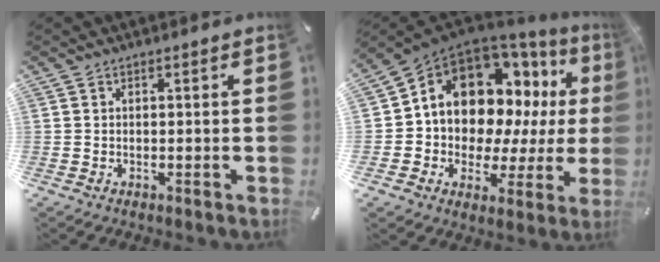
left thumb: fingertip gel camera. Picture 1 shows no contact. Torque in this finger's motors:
{"motor_torque": [1.30, 2.45, 2.77, 0.00, 0.27]}